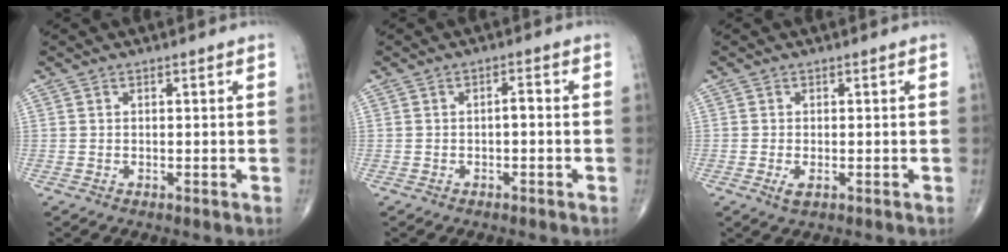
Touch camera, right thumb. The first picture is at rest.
{"total": 1.6, "force": [-0.4, 0.6, 1.4], "torque": [-0.017, 0.009, -0.010]}
{"total": 1.8, "force": [-0.6, 0.8, 1.5], "torque": [-0.033, -0.004, -0.009]}